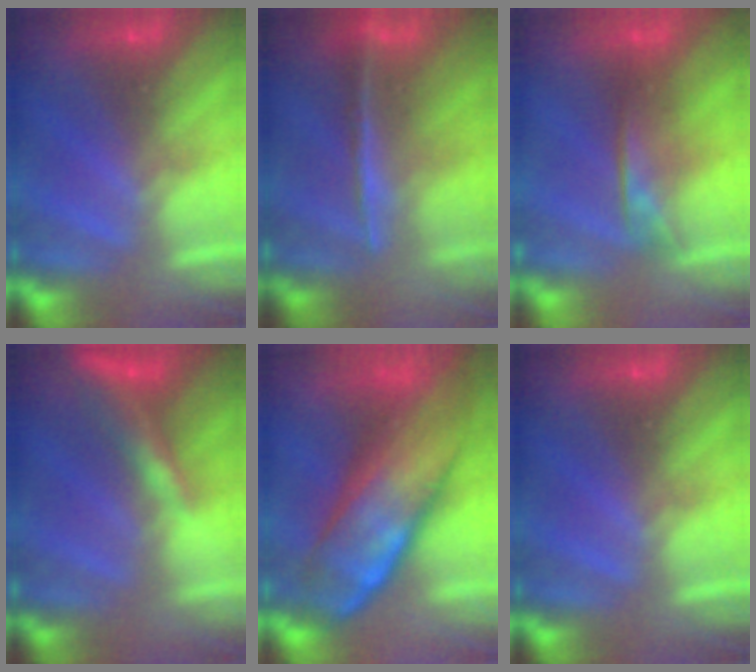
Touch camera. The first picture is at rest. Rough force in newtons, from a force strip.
{"total": 2.0}
{"total": 1.9}
{"total": 9.1}
{"total": 7.7}
{"total": 0.0}